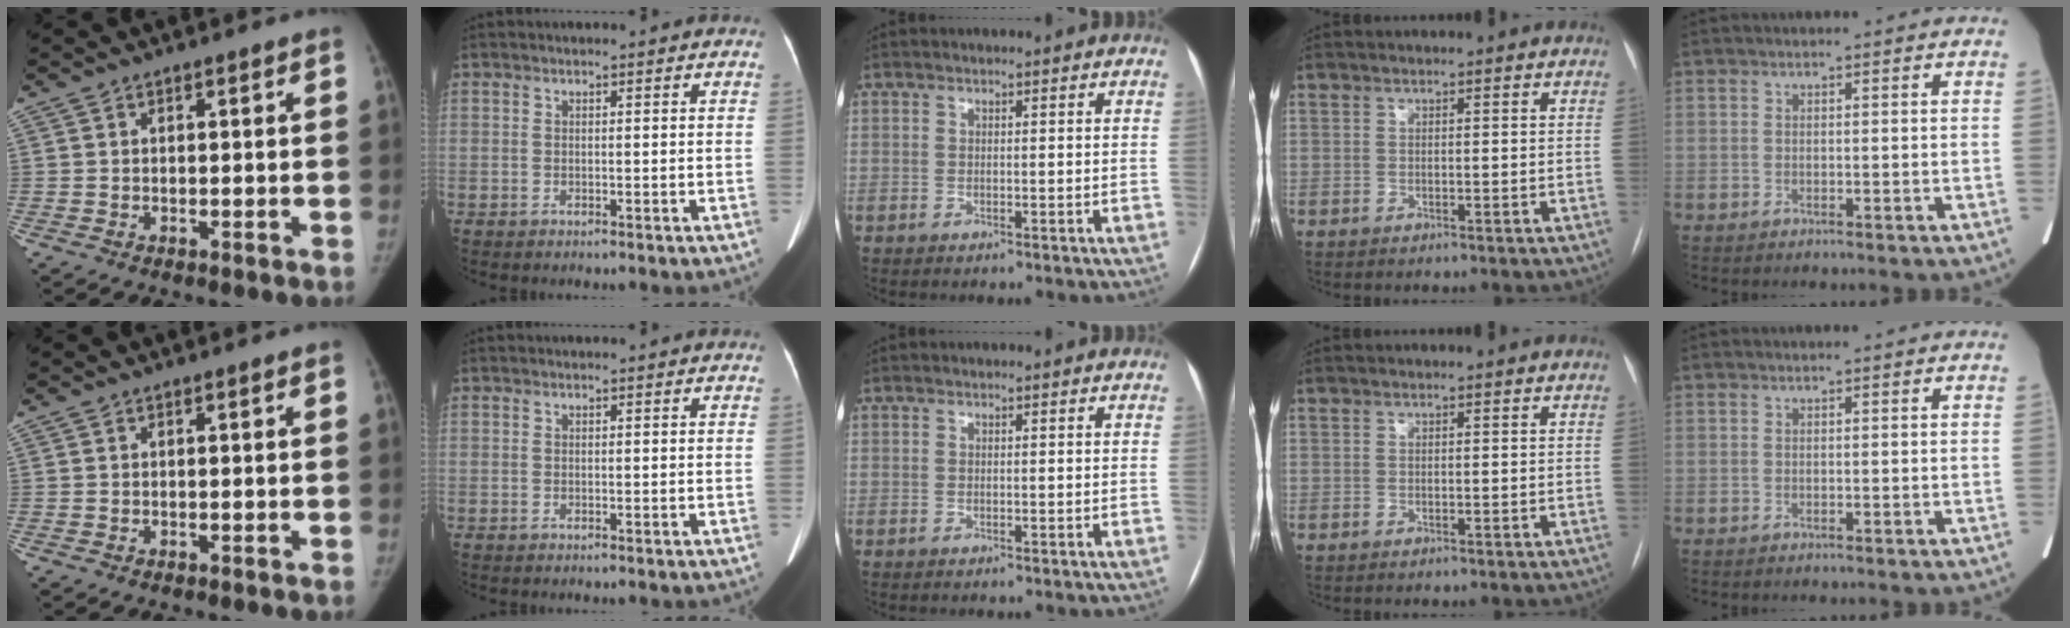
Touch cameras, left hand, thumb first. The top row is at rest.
{}